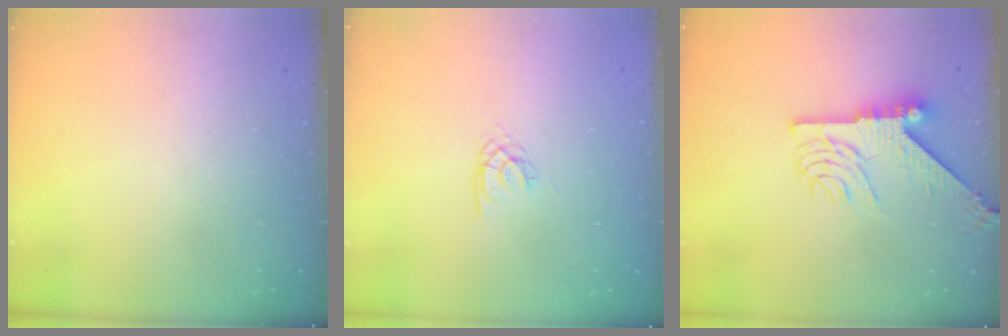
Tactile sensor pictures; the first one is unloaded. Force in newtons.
{"total": 2.1, "press": 2.1, "slide": 0.4}
{"total": 10.9, "press": 10.8, "slide": 1.5}